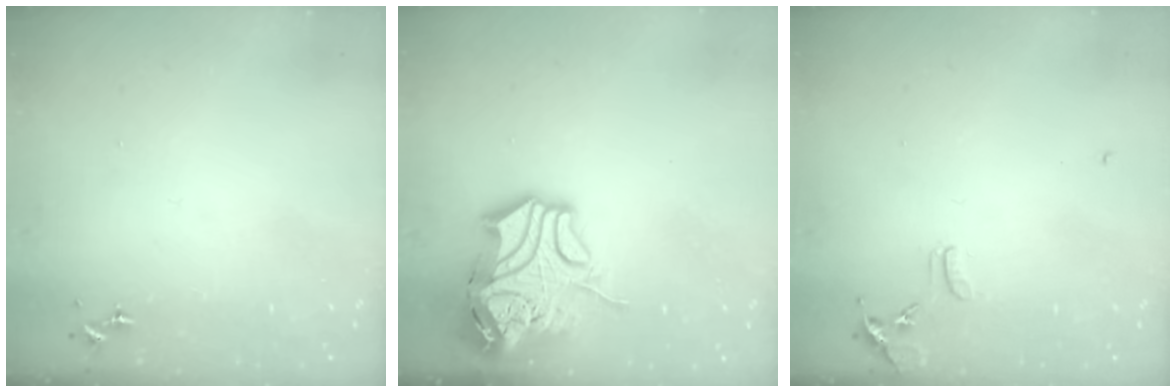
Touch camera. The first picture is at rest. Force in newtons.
{"total": 17.1, "press": 16.9, "slide": 2.6}
{"total": 8.3, "press": 8.3, "slide": 0.7}